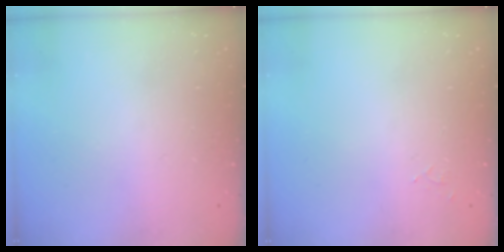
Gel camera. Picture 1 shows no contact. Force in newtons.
{"total": 5.2, "press": 5.2, "slide": 0.4}